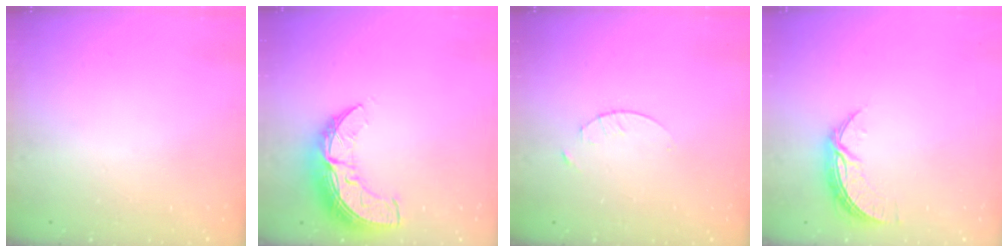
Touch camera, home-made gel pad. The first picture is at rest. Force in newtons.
{"total": 11.3, "press": 11.3, "slide": 0.8}
{"total": 1.7, "press": 1.6, "slide": 0.2}
{"total": 7.6, "press": 7.6, "slide": 0.1}